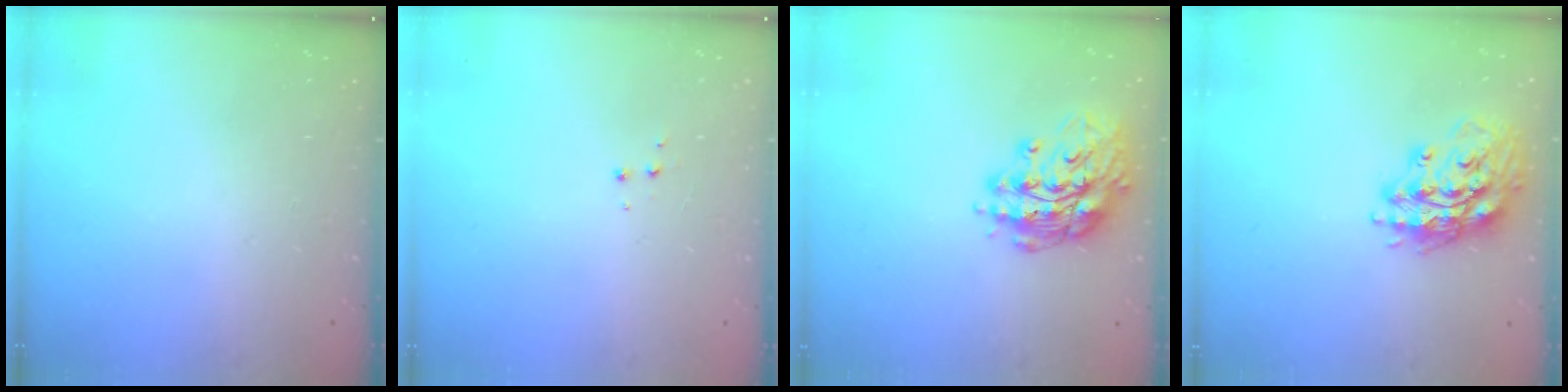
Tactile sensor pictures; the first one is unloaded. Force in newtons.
{"total": 3.9, "press": 3.9, "slide": 0.5}
{"total": 15.2, "press": 15.2, "slide": 0.8}
{"total": 16.7, "press": 16.5, "slide": 2.3}